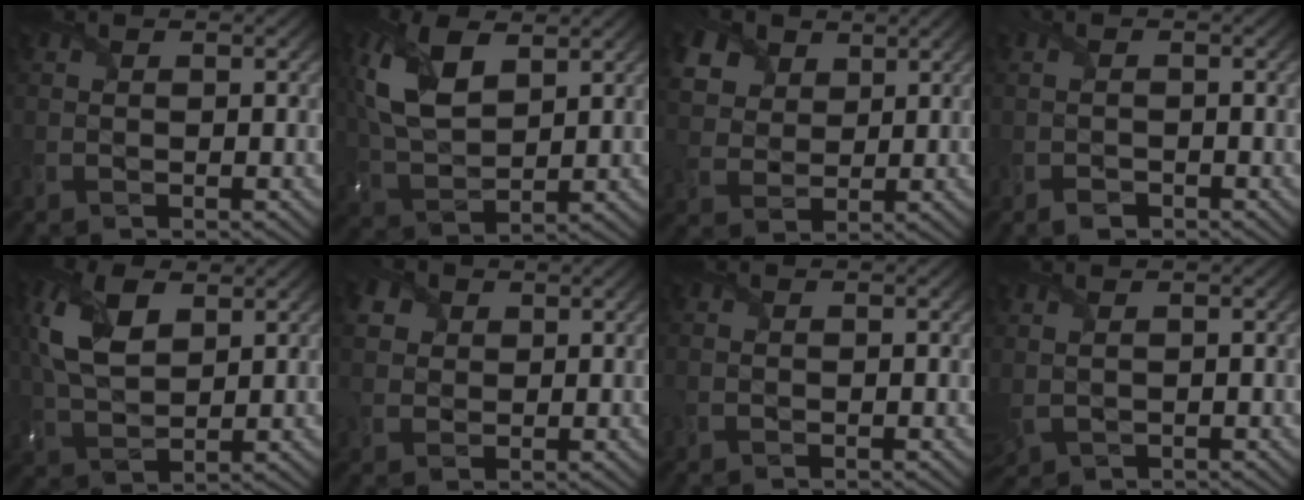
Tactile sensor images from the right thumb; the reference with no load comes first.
{"total": 10.1, "force": [3.6, 5.2, 7.8], "torque": [-0.210, 0.016, 0.069]}
{"total": 7.7, "force": [4.3, 5.3, 3.5], "torque": [-0.139, 0.013, 0.081]}
{"total": 1.3, "force": [-1.2, 0.3, 0.3], "torque": [-0.011, -0.003, -0.026]}
{"total": 9.0, "force": [3.1, 4.7, 6.9], "torque": [-0.190, 0.016, 0.058]}
{"total": 4.1, "force": [1.9, 3.2, 1.7], "torque": [-0.069, 0.010, 0.031]}
{"total": 0.0}
{"total": 1.6, "force": [0.7, 0.8, 1.3], "torque": [-0.046, 0.004, 0.022]}